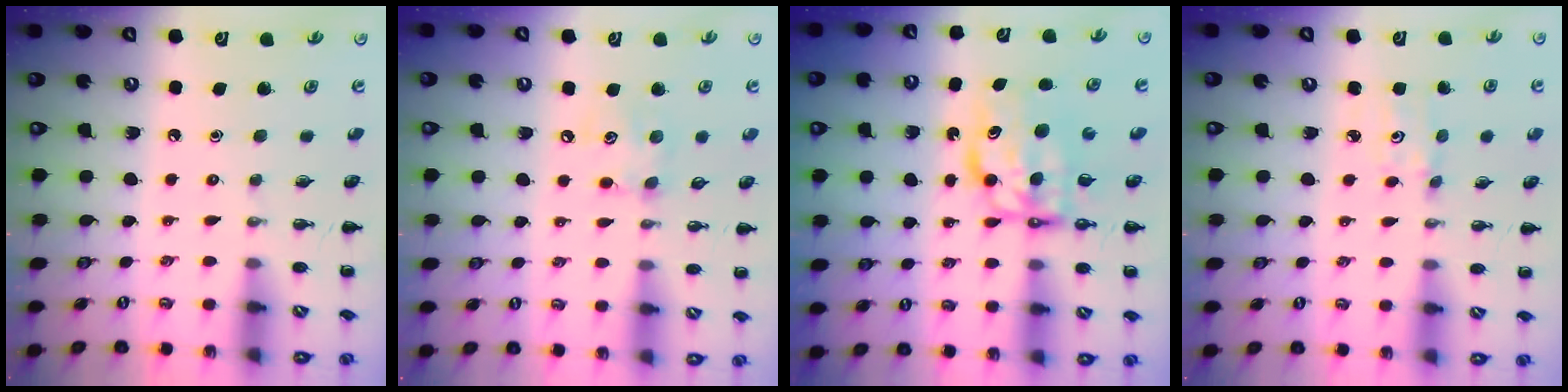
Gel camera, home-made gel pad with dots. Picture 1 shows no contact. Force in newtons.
{"total": 6.1, "press": 6.1, "slide": 0.6}
{"total": 7.1, "press": 7.0, "slide": 1.4}
{"total": 2.8, "press": 2.7, "slide": 0.8}